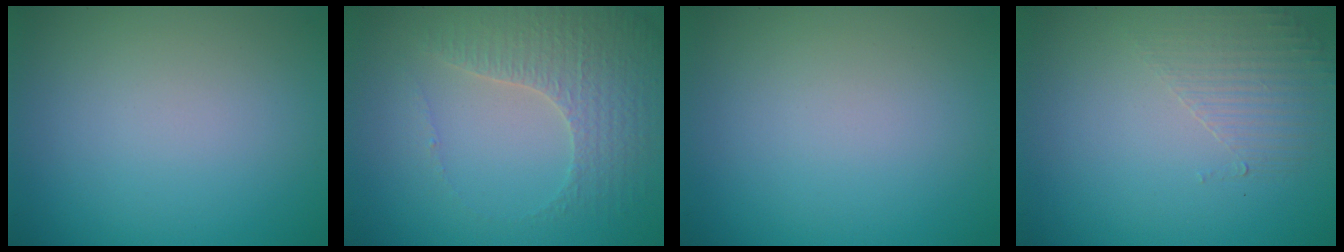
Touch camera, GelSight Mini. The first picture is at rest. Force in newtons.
{"total": 3.2, "press": 3.1, "slide": 0.8}
{"total": 0.0}
{"total": 1.6, "press": 0.7, "slide": 1.4}